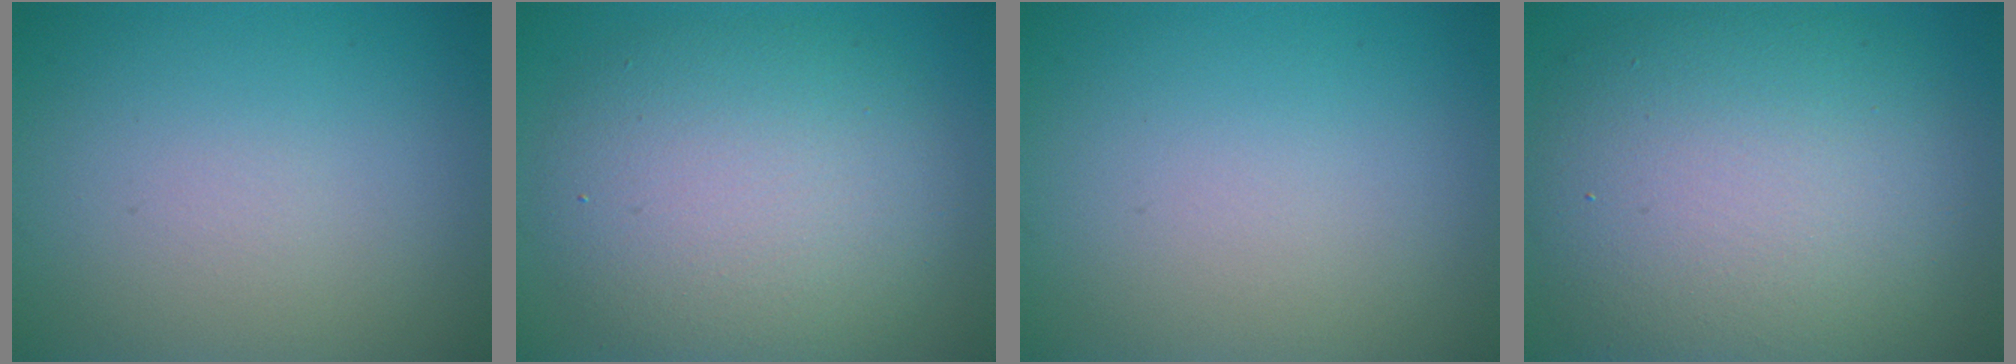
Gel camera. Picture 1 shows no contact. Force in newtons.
{"total": 8.3, "press": 8.3, "slide": 0.3}
{"total": 0.0}
{"total": 11.6, "press": 11.6, "slide": 0.7}